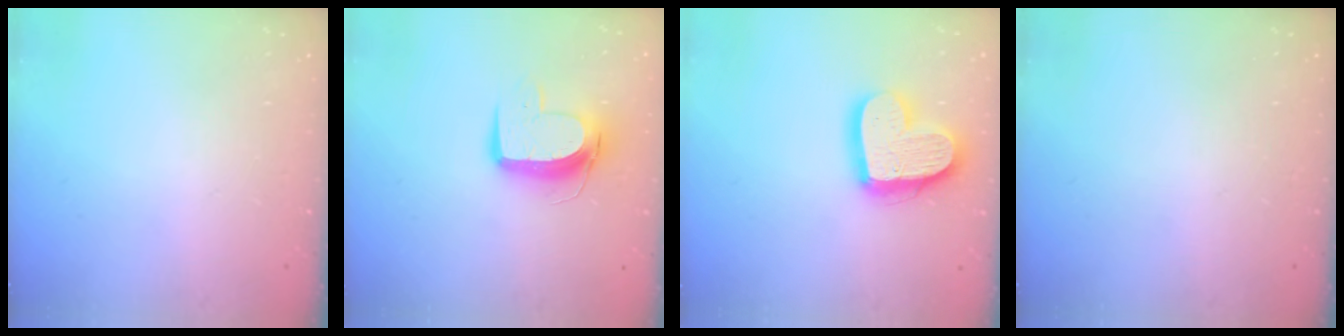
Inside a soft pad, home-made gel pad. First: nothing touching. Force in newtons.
{"total": 10.6, "press": 10.6, "slide": 0.9}
{"total": 18.3, "press": 18.3, "slide": 1.6}
{"total": 0.0}